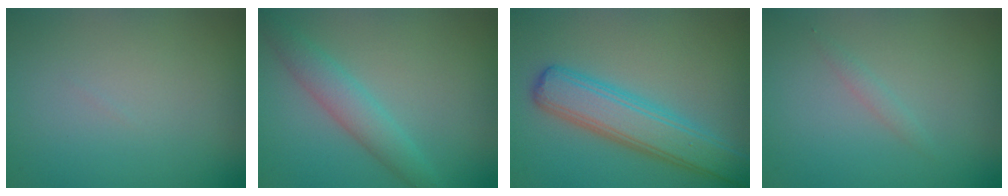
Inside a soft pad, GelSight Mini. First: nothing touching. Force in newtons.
{"total": 3.0, "press": 3.0, "slide": 0.1}
{"total": 5.3, "press": 5.3, "slide": 0.1}
{"total": 0.7, "press": 0.7, "slide": 0.0}